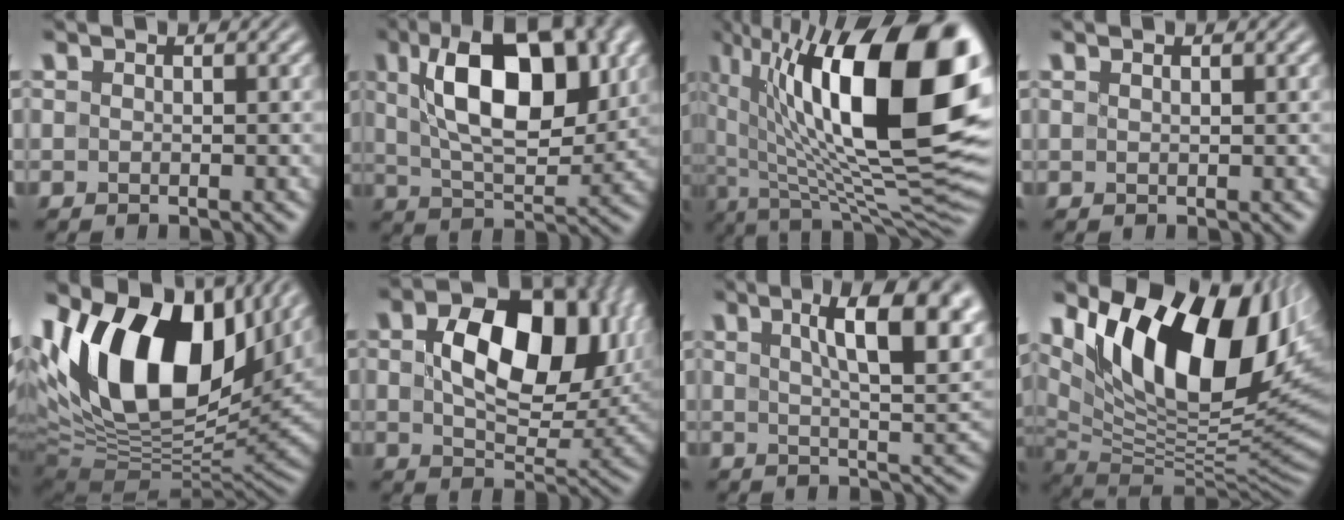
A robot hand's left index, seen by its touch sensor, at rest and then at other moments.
{"total": 11.9, "force": [3.5, 5.7, 9.8], "torque": [-0.146, 0.006, 0.055]}
{"total": 20.2, "force": [6.2, 8.1, 17.4], "torque": [-0.273, 0.025, 0.113]}
{"total": 0.6, "force": [0.4, 0.1, 0.4], "torque": [-0.007, 0.002, 0.008]}
{"total": 17.6, "force": [6.0, 9.9, 13.3], "torque": [-0.226, 0.018, 0.092]}
{"total": 12.6, "force": [2.7, 7.7, 9.6], "torque": [-0.148, -0.004, 0.059]}
{"total": 10.4, "force": [4.6, 3.3, 8.7], "torque": [-0.109, 0.010, 0.067]}
{"total": 16.6, "force": [7.0, 8.5, 12.5], "torque": [-0.194, 0.007, 0.116]}